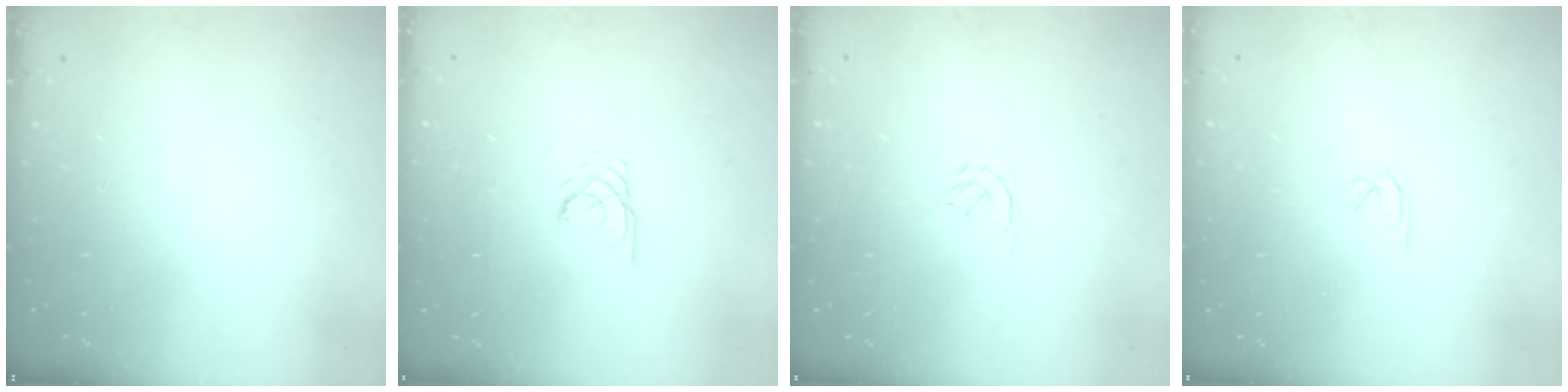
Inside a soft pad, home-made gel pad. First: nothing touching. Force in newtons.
{"total": 2.7, "press": 2.7, "slide": 0.2}
{"total": 1.3, "press": 1.2, "slide": 0.5}
{"total": 2.0, "press": 2.0, "slide": 0.3}